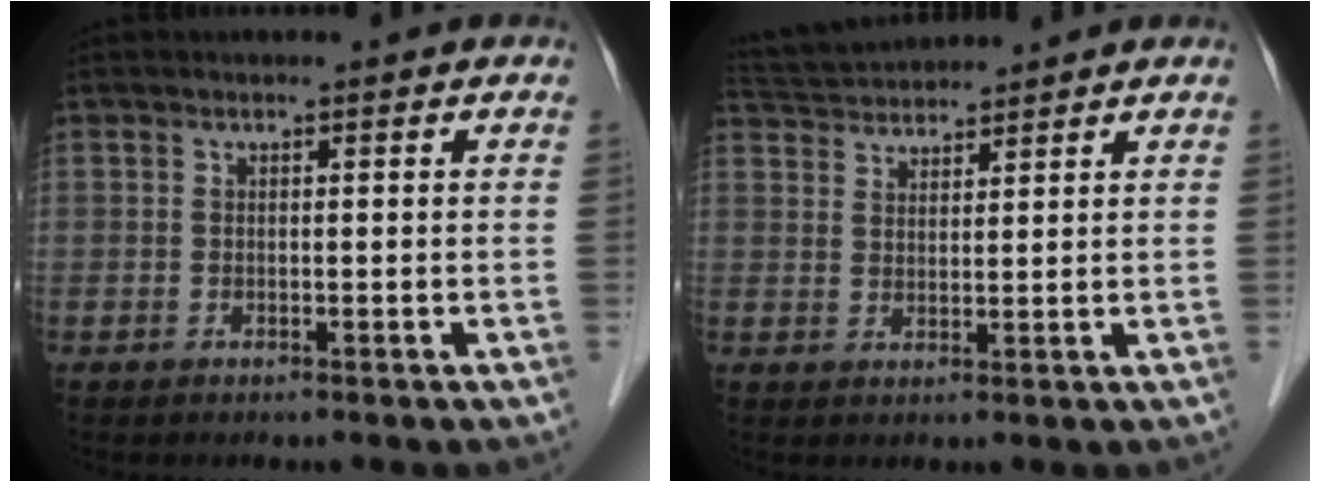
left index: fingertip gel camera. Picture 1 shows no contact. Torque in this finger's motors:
{"motor_torque": [-0.50, -0.54, 0.04, 0.01]}